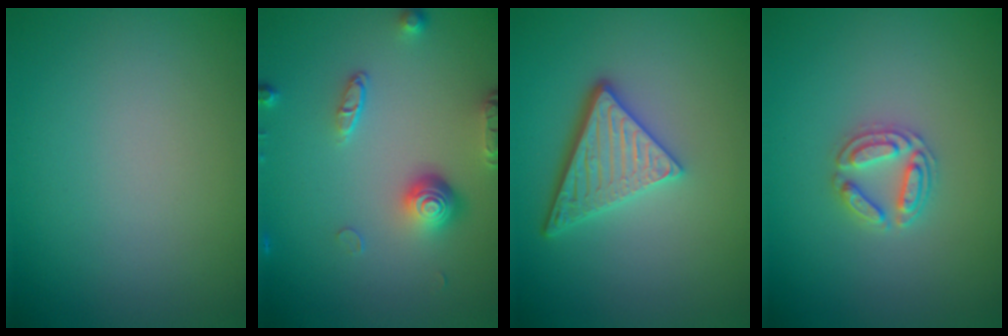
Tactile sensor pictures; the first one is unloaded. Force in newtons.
{"total": 4.2, "press": 3.0, "slide": 2.9}
{"total": 4.3, "press": 3.4, "slide": 2.6}
{"total": 2.8, "press": 2.7, "slide": 0.5}